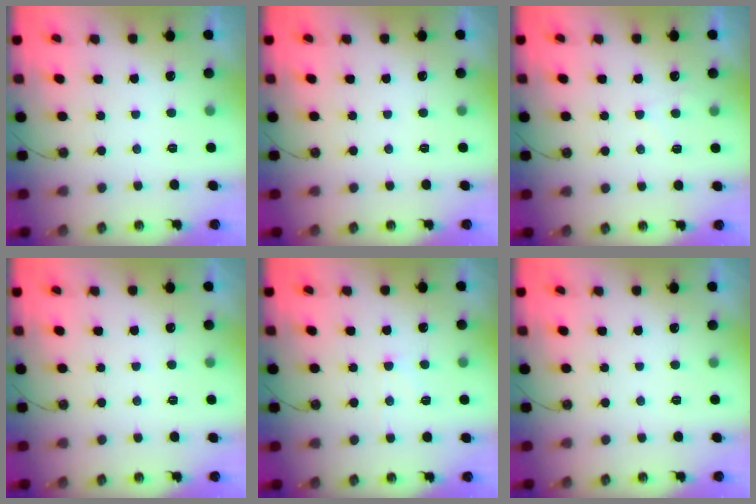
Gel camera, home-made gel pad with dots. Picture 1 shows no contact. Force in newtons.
{"total": 0.0}
{"total": 4.9, "press": 4.9, "slide": 0.7}
{"total": 3.1, "press": 3.1, "slide": 0.4}
{"total": 6.1, "press": 6.0, "slide": 0.7}
{"total": 0.0}